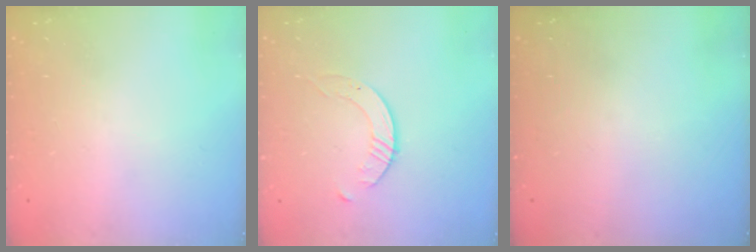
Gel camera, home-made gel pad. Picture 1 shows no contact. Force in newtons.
{"total": 2.6, "press": 2.6, "slide": 0.3}
{"total": 0.0}